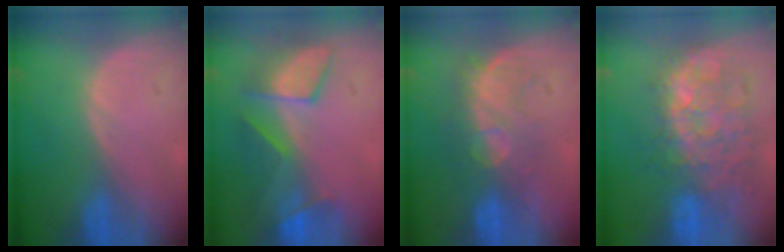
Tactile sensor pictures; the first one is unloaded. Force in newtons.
{"total": 7.8, "press": 7.6, "slide": 1.9}
{"total": 7.8, "press": 7.7, "slide": 1.6}
{"total": 10.7, "press": 10.1, "slide": 3.6}